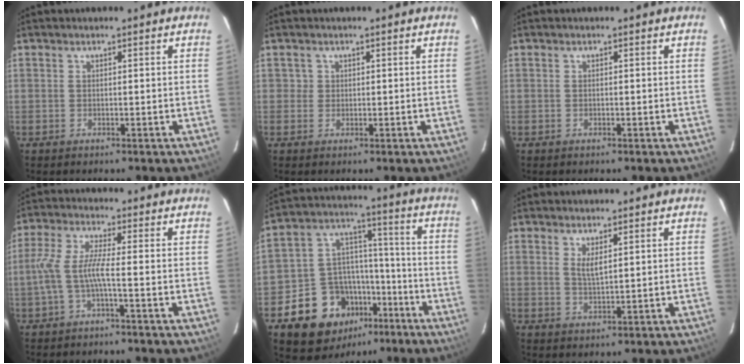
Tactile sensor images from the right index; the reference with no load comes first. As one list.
[{"total": 1.2, "force": [0.1, 1.2, -0.1], "torque": [0.007, 0.007, 0.000]}, {"total": 0.0}, {"total": 5.7, "force": [-1.9, 0.2, 5.3], "torque": [-0.124, 0.004, -0.033]}, {"total": 16.7, "force": [-9.1, 12.7, 6.0], "torque": [-0.133, 0.059, -0.127]}, {"total": 2.9, "force": [1.1, 0.8, 2.5], "torque": [-0.046, -0.004, 0.021]}]